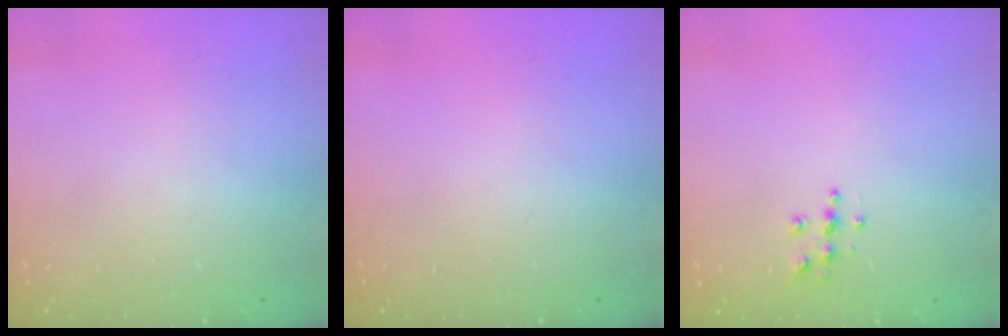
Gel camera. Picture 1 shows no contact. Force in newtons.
{"total": 0.0}
{"total": 4.0, "press": 3.9, "slide": 0.4}